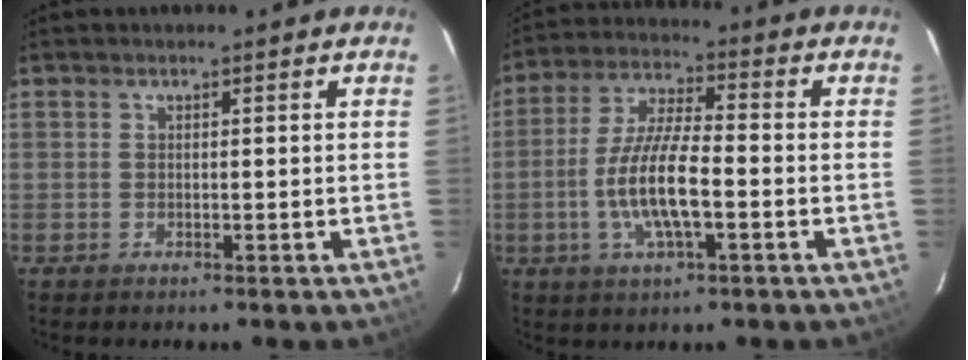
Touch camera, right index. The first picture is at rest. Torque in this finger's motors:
{"motor_torque": [1.69, -0.45, 1.01, 0.21]}